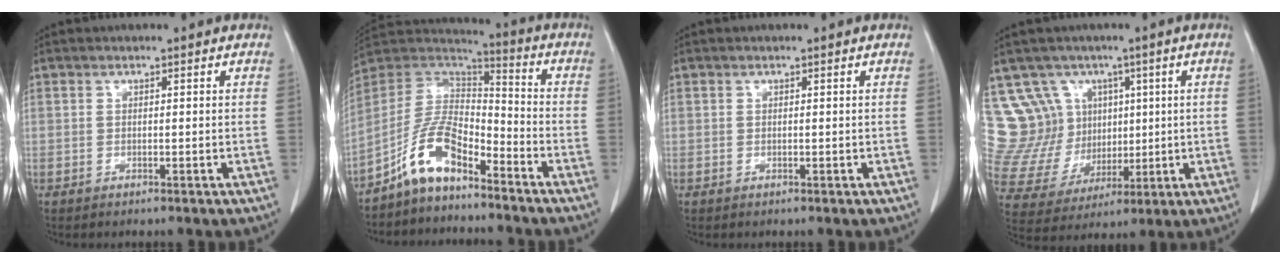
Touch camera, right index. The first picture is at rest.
{"total": 9.9, "force": [-6.8, 4.0, 5.9], "torque": [-0.128, 0.029, -0.135]}
{"total": 0.0}
{"total": 12.6, "force": [5.4, 10.9, 3.1], "torque": [-0.077, 0.057, 0.130]}